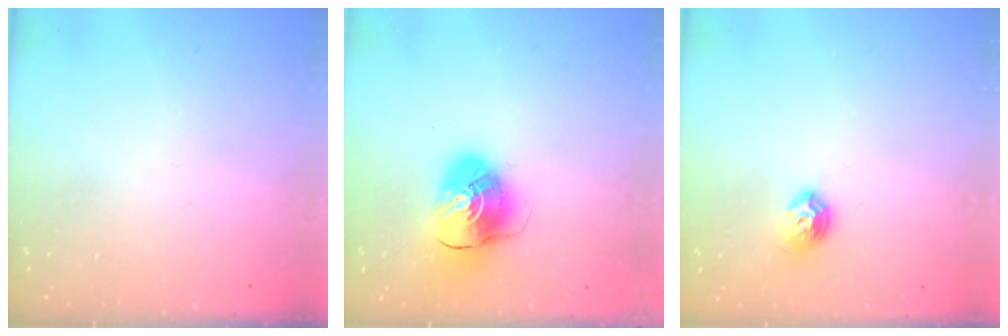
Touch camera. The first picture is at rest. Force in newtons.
{"total": 10.2, "press": 10.1, "slide": 1.3}
{"total": 7.0, "press": 6.9, "slide": 0.7}